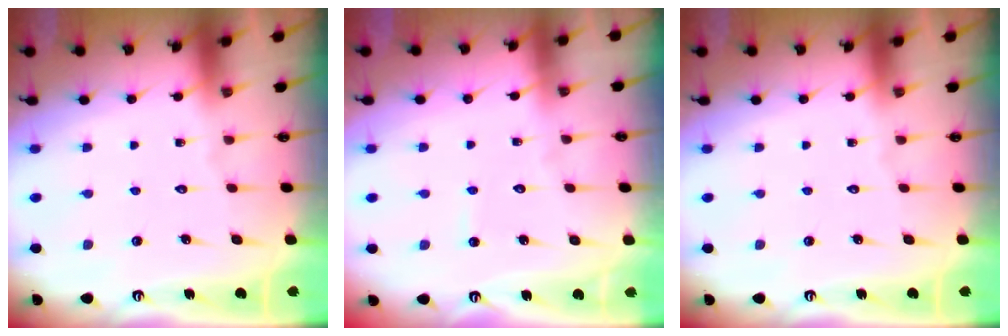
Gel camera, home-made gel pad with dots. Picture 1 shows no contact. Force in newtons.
{"total": 2.8, "press": 2.8, "slide": 0.3}
{"total": 0.0}